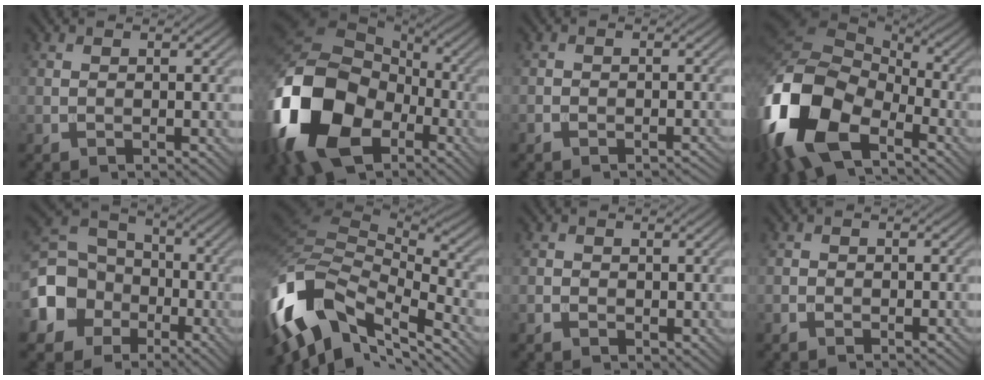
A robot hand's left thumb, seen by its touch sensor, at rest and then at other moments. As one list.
[{"total": 19.4, "force": [-7.0, 13.4, 12.1], "torque": [-0.302, -0.021, -0.141]}, {"total": 1.8, "force": [-1.5, 1.0, 0.5], "torque": [-0.001, 0.001, -0.021]}, {"total": 18.0, "force": [-7.2, 10.6, 12.7], "torque": [-0.329, -0.024, -0.134]}, {"total": 11.7, "force": [-3.9, 9.9, 4.9], "torque": [-0.143, -0.023, -0.100]}, {"total": 16.6, "force": [-6.8, 8.8, 12.3], "torque": [-0.304, -0.029, -0.116]}, {"total": 1.2, "force": [-0.1, 1.1, 0.4], "torque": [-0.010, -0.006, -0.003]}, {"total": 1.0, "force": [-0.7, 0.7, 0.2], "torque": [-0.005, -0.002, -0.015]}]